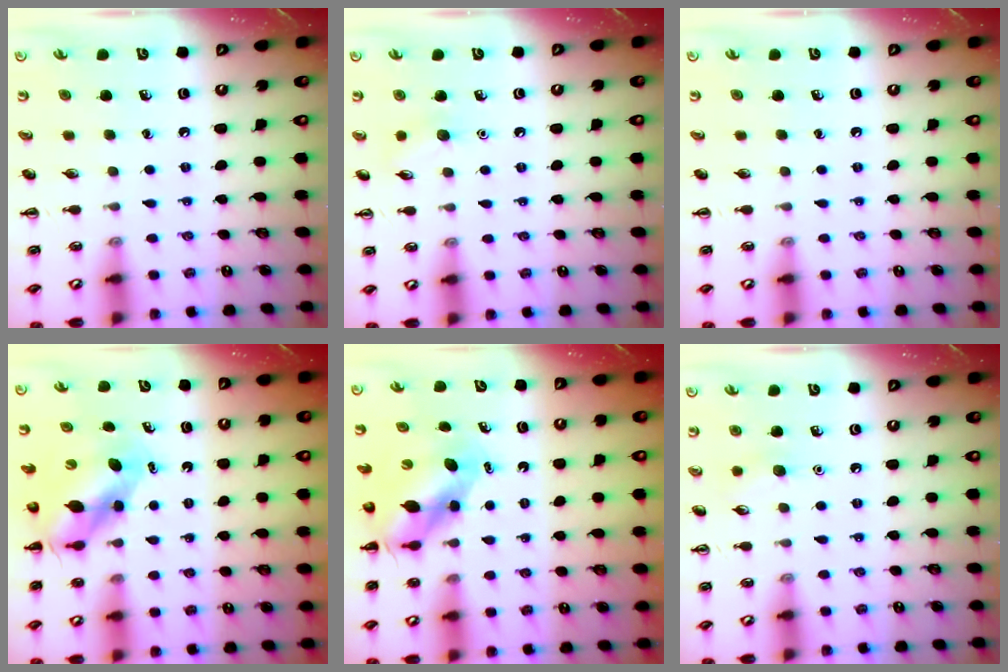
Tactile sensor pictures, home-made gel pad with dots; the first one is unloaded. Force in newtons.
{"total": 6.0, "press": 5.8, "slide": 1.6}
{"total": 0.0}
{"total": 6.9, "press": 6.9, "slide": 0.6}
{"total": 6.9, "press": 6.9, "slide": 0.6}
{"total": 5.0, "press": 4.9, "slide": 1.3}